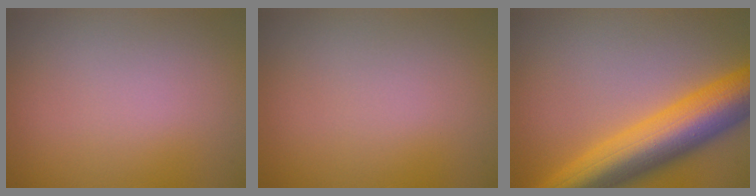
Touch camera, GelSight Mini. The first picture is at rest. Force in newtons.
{"total": 0.0}
{"total": 11.1, "press": 11.1, "slide": 0.3}